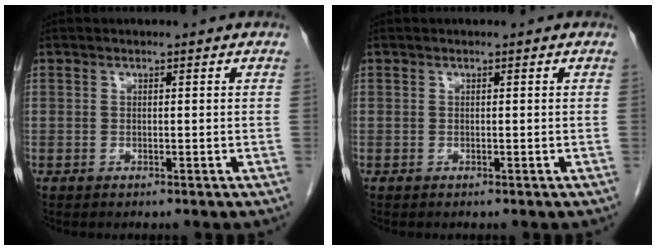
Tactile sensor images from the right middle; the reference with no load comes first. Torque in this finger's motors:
{"motor_torque": [0.00, 0.00, 0.02, -0.01]}